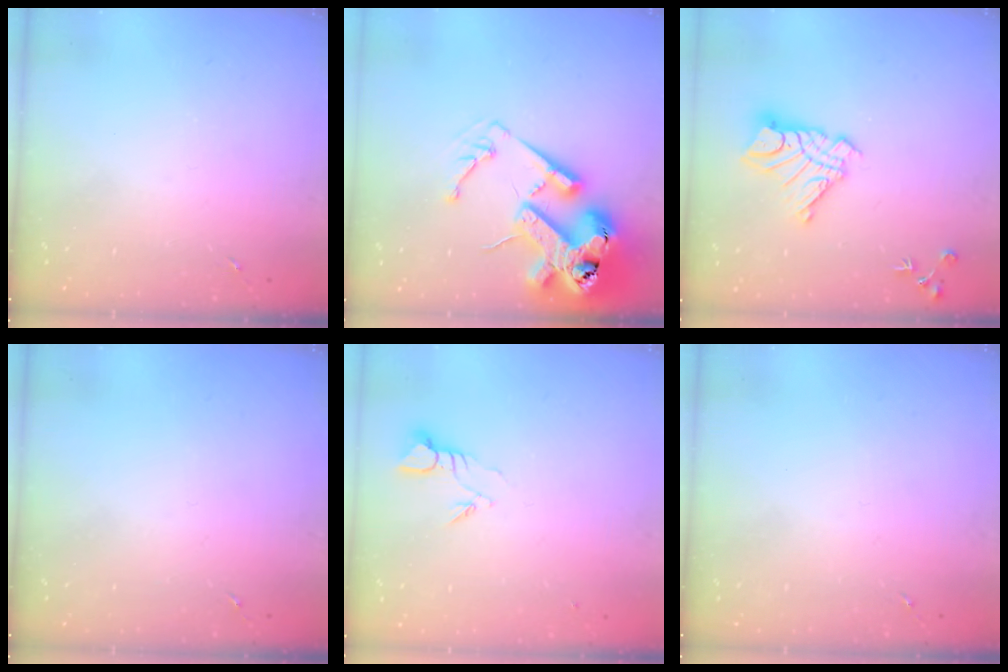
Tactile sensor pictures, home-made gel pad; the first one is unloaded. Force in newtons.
{"total": 24.1, "press": 23.9, "slide": 3.2}
{"total": 13.7, "press": 13.6, "slide": 1.2}
{"total": 0.0}
{"total": 3.8, "press": 3.8, "slide": 0.3}
{"total": 0.0}